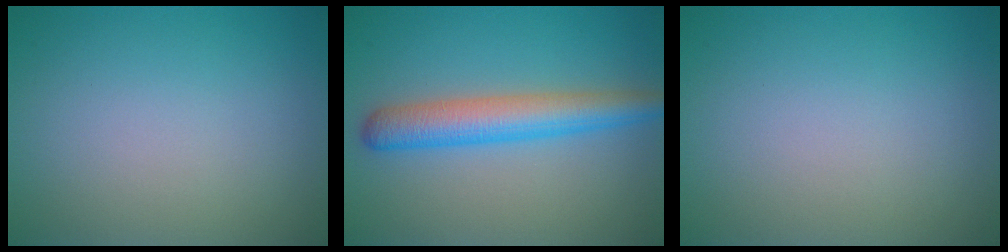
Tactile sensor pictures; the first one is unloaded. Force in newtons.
{"total": 4.9, "press": 4.9, "slide": 0.1}
{"total": 0.0}